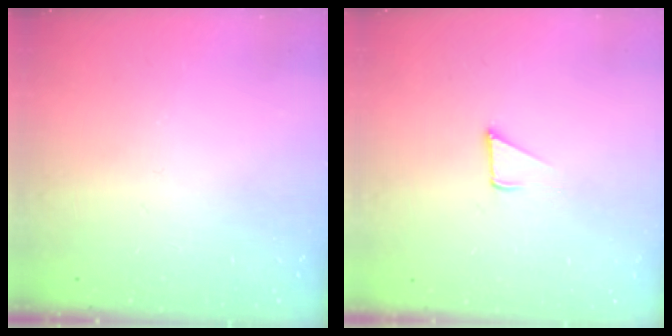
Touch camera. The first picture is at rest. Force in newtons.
{"total": 2.8, "press": 2.8, "slide": 0.2}